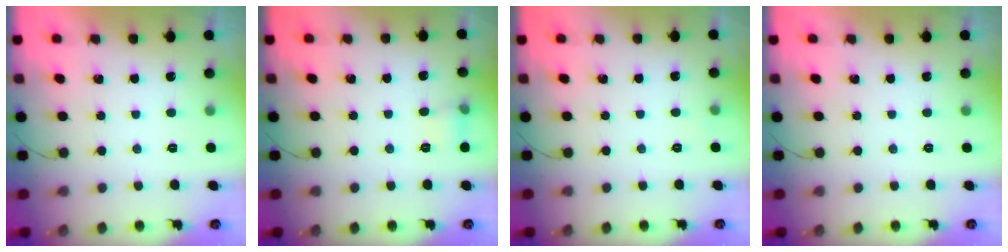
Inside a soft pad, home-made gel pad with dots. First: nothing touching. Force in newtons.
{"total": 6.0, "press": 5.6, "slide": 2.0}
{"total": 6.2, "press": 1.7, "slide": 5.9}
{"total": 0.0}